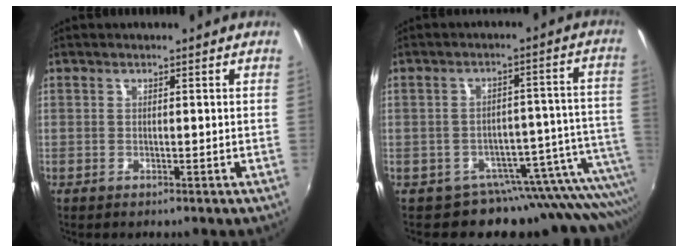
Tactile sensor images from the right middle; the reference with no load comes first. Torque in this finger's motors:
{"motor_torque": [1.07, -1.07, 0.18, 0.00]}